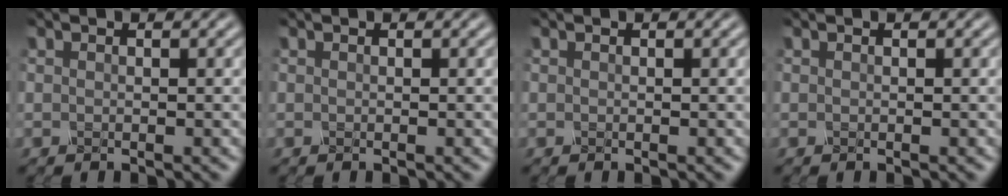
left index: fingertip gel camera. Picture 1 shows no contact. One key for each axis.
{"total": 0.0}
{"total": 0.0}
{"total": 0.0}